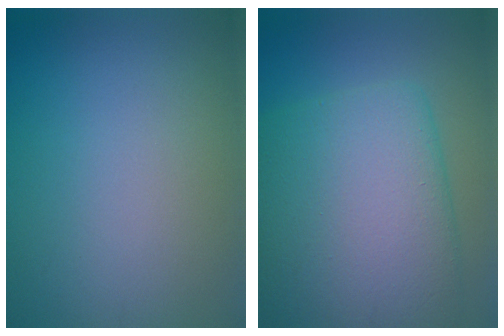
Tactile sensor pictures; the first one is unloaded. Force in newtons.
{"total": 12.5, "press": 12.5, "slide": 0.3}